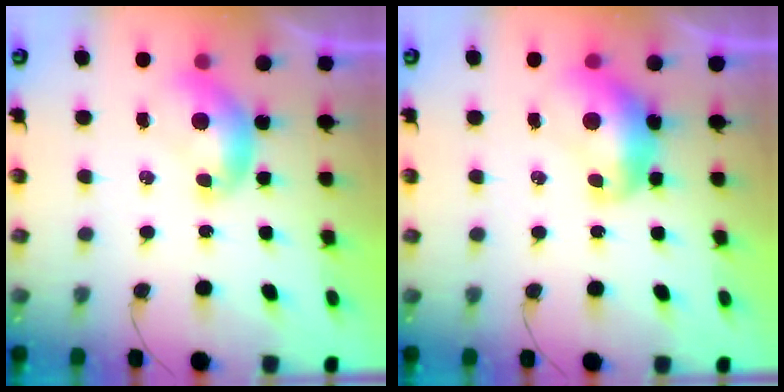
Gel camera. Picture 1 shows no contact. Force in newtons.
{"total": 2.0, "press": 1.9, "slide": 0.4}